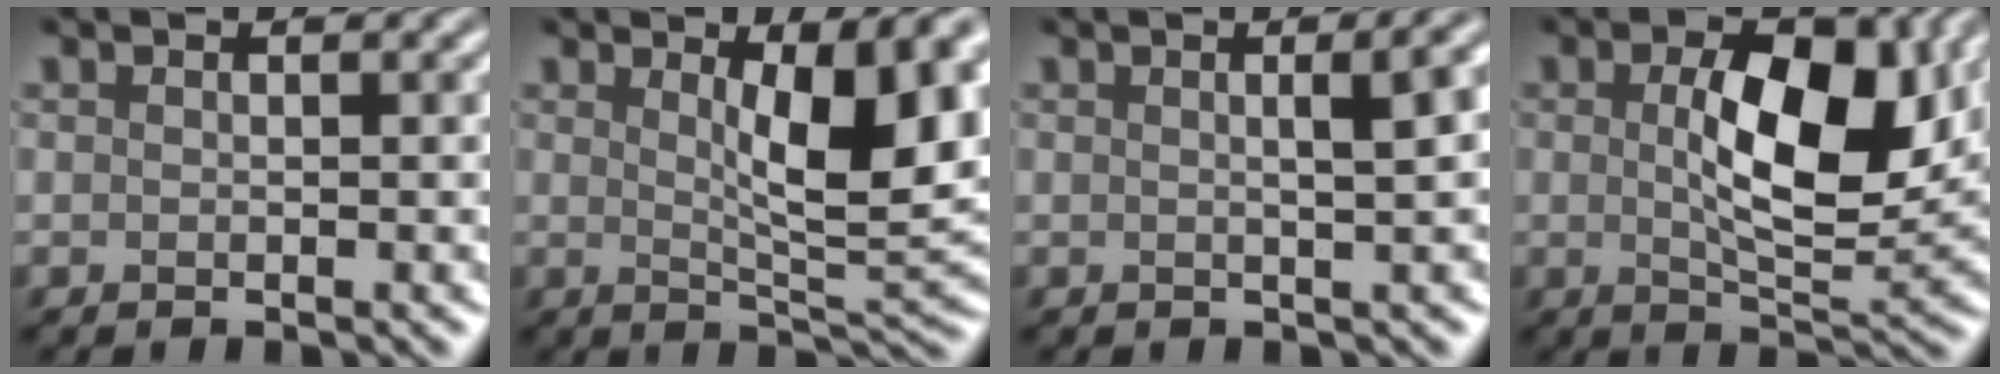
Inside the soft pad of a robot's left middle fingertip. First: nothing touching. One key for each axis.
{"total": 8.0, "fx": 2.0, "fy": 2.3, "fz": 7.4, "tx": -0.105, "ty": -0.011, "tz": 0.037}
{"total": 4.3, "fx": 1.0, "fy": 1.5, "fz": 3.9, "tx": -0.023, "ty": 0.023, "tz": -0.001}
{"total": 9.3, "fx": 1.4, "fy": 4.3, "fz": 8.1, "tx": -0.130, "ty": 0.000, "tz": 0.025}